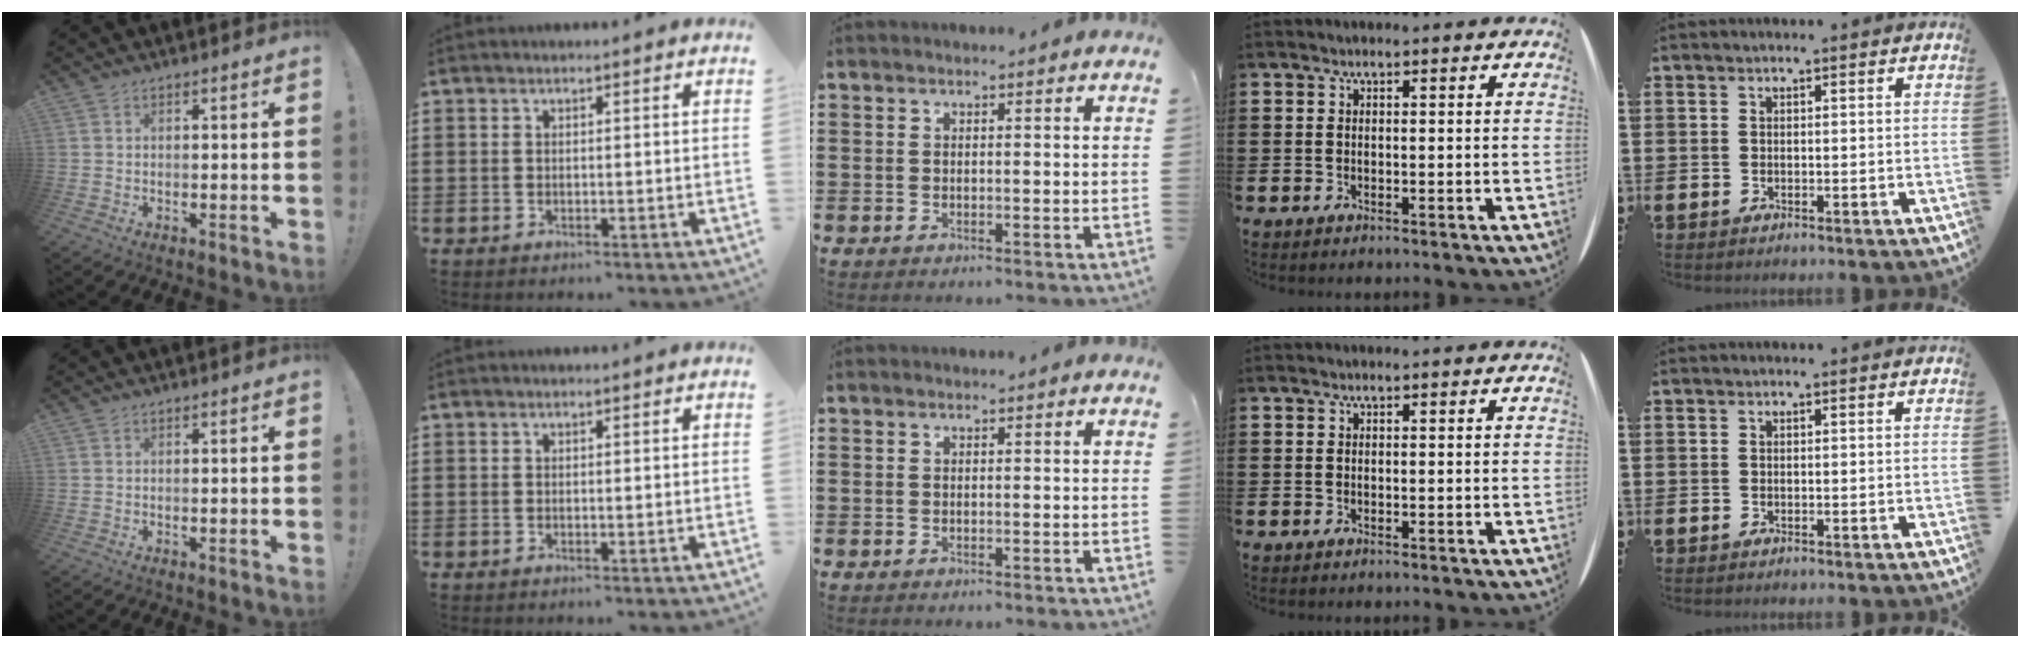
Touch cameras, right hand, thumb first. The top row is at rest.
{}